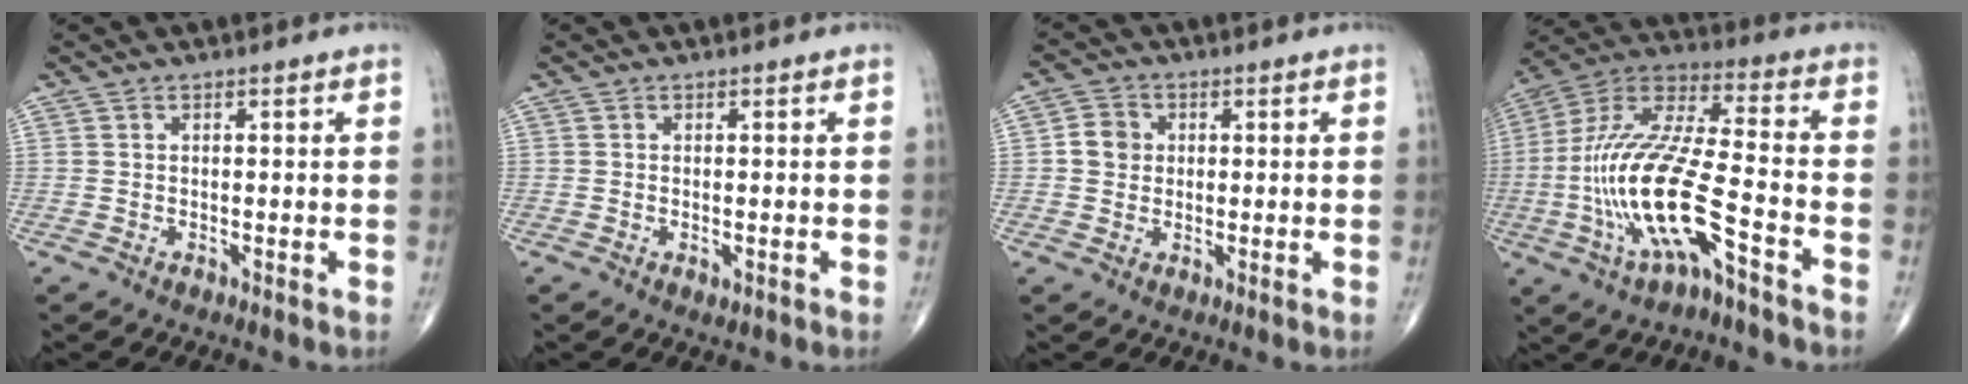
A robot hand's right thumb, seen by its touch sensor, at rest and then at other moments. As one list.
[{"total": 1.0, "force": [-0.4, 0.4, 0.9], "torque": [-0.013, -0.003, -0.004]}, {"total": 4.2, "force": [0.4, 3.8, 1.8], "torque": [-0.017, 0.006, 0.002]}, {"total": 20.0, "force": [-6.8, 5.5, 18.0], "torque": [-0.386, 0.037, -0.121]}]